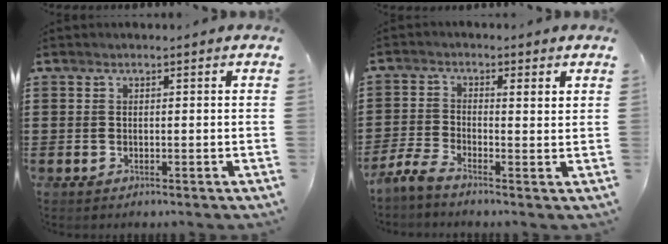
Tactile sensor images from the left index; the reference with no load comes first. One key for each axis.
{"total": 2.8, "fx": -1.0, "fy": 0.2, "fz": 2.6, "tx": -0.061, "ty": -0.012, "tz": -0.028}